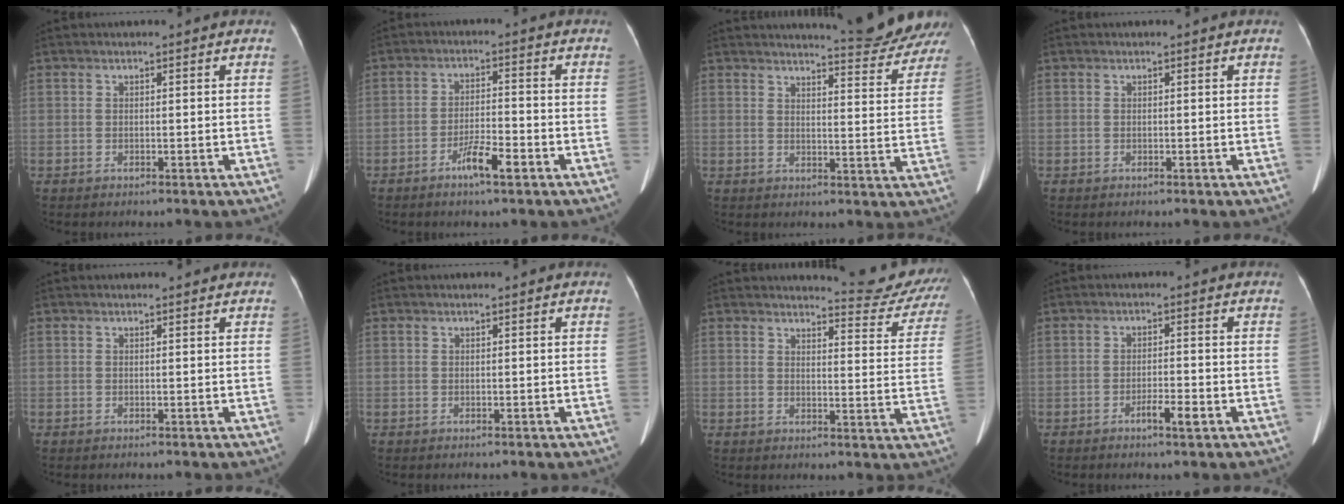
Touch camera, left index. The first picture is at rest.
{"total": 4.7, "force": [-2.9, 0.5, 3.7], "torque": [-0.070, -0.002, -0.052]}
{"total": 10.7, "force": [10.5, 0.2, 2.2], "torque": [-0.024, -0.038, 0.114]}
{"total": 0.0}
{"total": 0.9, "force": [0.9, 0.2, 0.2], "torque": [-0.014, 0.003, 0.006]}
{"total": 0.0}
{"total": 11.2, "force": [11.2, 0.7, 0.6], "torque": [0.008, -0.072, 0.108]}
{"total": 2.9, "force": [-1.6, 0.8, 2.3], "torque": [-0.037, 0.001, -0.026]}